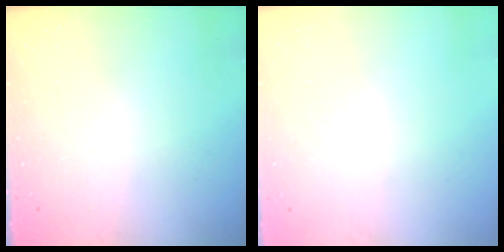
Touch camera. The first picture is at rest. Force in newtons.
{"total": 0.0}